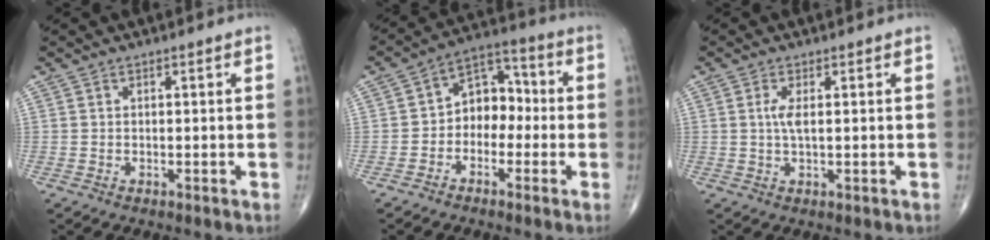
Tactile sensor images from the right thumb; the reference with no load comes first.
{"total": 8.7, "force": [-1.4, 6.5, 5.6], "torque": [-0.051, 0.043, -0.042]}
{"total": 2.8, "force": [0.5, 0.7, 2.6], "torque": [-0.064, -0.003, 0.010]}